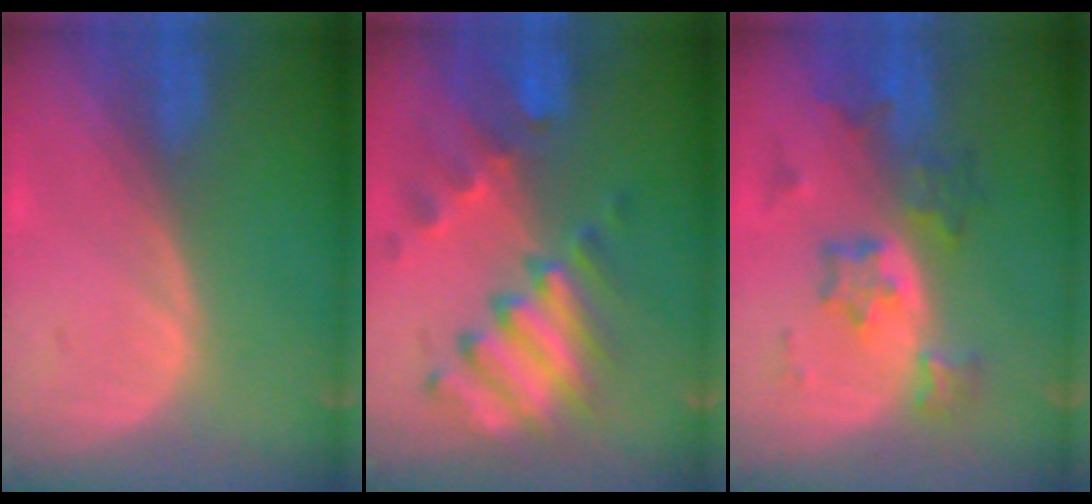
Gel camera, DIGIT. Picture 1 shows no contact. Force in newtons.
{"total": 10.1, "press": 8.9, "slide": 4.8}
{"total": 6.9, "press": 6.7, "slide": 1.7}